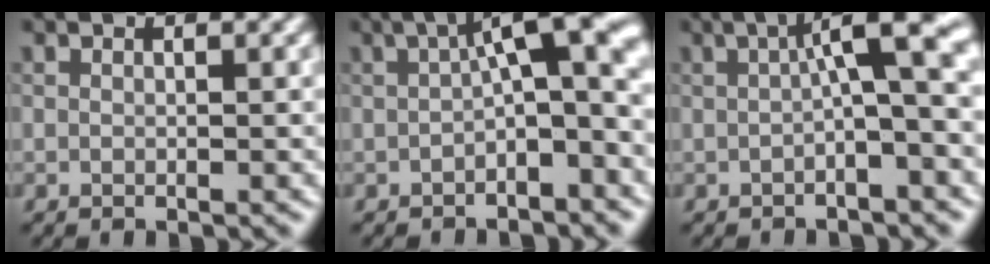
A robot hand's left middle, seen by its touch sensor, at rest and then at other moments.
{"total": 6.2, "force": [0.0, 1.6, 6.0], "torque": [-0.076, 0.020, -0.012]}
{"total": 5.5, "force": [0.3, 1.0, 5.4], "torque": [-0.081, 0.020, -0.004]}